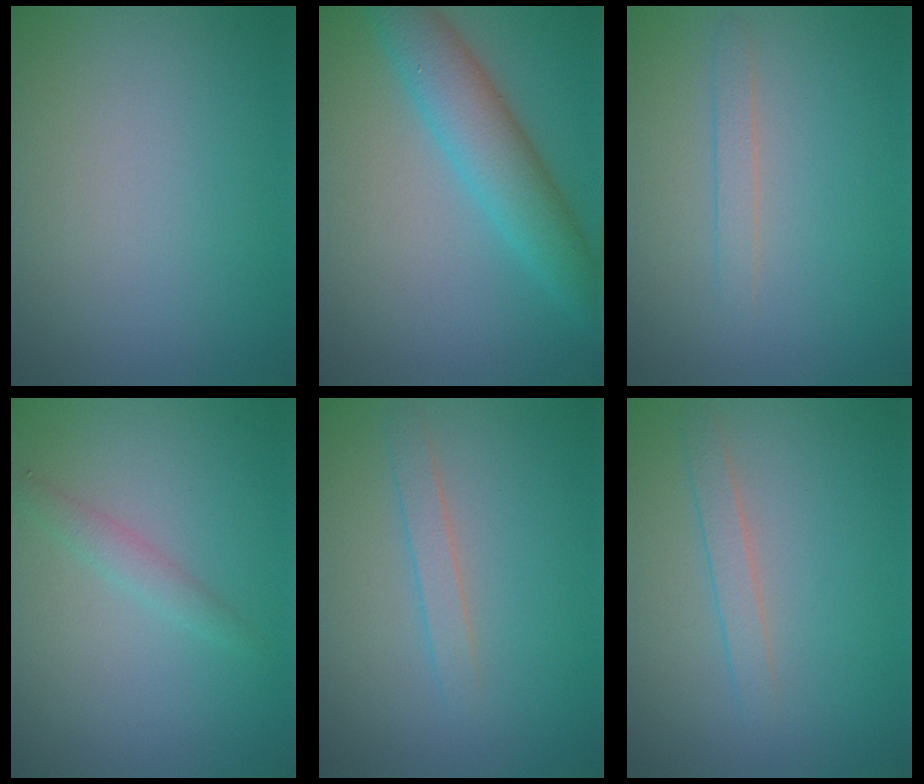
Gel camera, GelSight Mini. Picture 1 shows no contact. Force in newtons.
{"total": 5.3, "press": 5.3, "slide": 0.1}
{"total": 1.2, "press": 1.2, "slide": 0.1}
{"total": 1.1, "press": 1.1, "slide": 0.1}
{"total": 1.6, "press": 1.6, "slide": 0.0}
{"total": 1.6, "press": 1.6, "slide": 0.1}